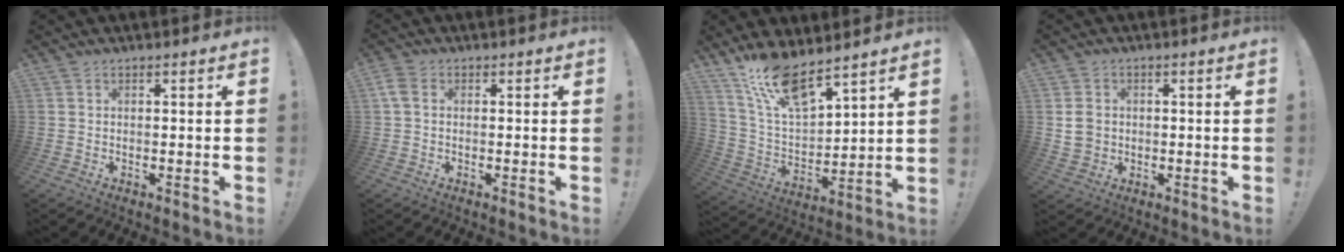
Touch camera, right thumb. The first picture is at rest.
{"total": 3.0, "force": [0.8, 1.9, 2.1], "torque": [-0.039, 0.007, 0.015]}
{"total": 14.1, "force": [11.4, 4.0, 7.2], "torque": [-0.153, -0.078, 0.208]}
{"total": 5.3, "force": [0.4, 4.7, 2.4], "torque": [-0.037, 0.008, 0.010]}